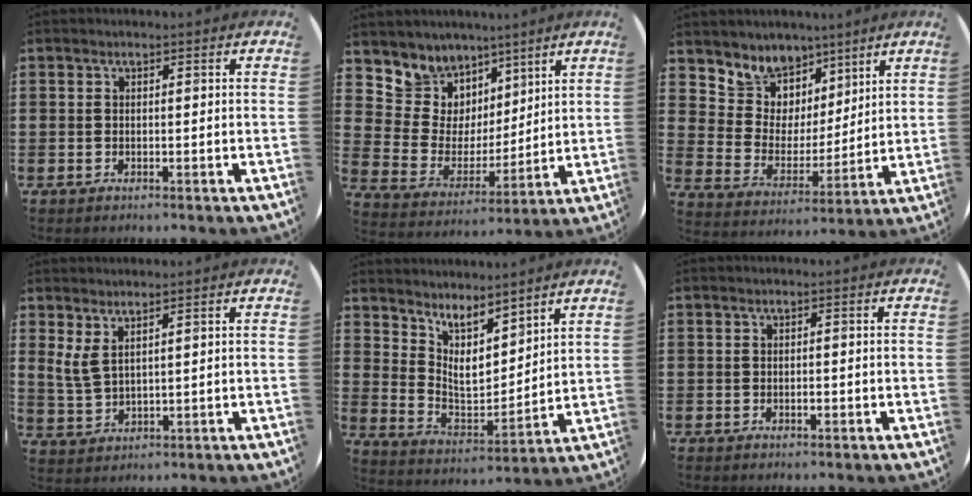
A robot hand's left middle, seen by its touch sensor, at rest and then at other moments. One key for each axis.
{"total": 7.5, "fx": 5.6, "fy": 5.0, "fz": -0.1, "tx": -0.054, "ty": -0.057, "tz": 0.105}
{"total": 7.4, "fx": 5.9, "fy": 4.4, "fz": -0.5, "tx": -0.044, "ty": -0.053, "tz": 0.111}
{"total": 3.0, "fx": 2.1, "fy": 0.9, "fz": 1.9, "tx": -0.044, "ty": 0.002, "tz": 0.040}
{"total": 6.6, "fx": 5.4, "fy": 2.4, "fz": 3.0, "tx": -0.080, "ty": -0.031, "tz": 0.099}
{"total": 0.5, "fx": -0.3, "fy": 0.2, "fz": 0.4, "tx": -0.008, "ty": -0.001, "tz": -0.005}